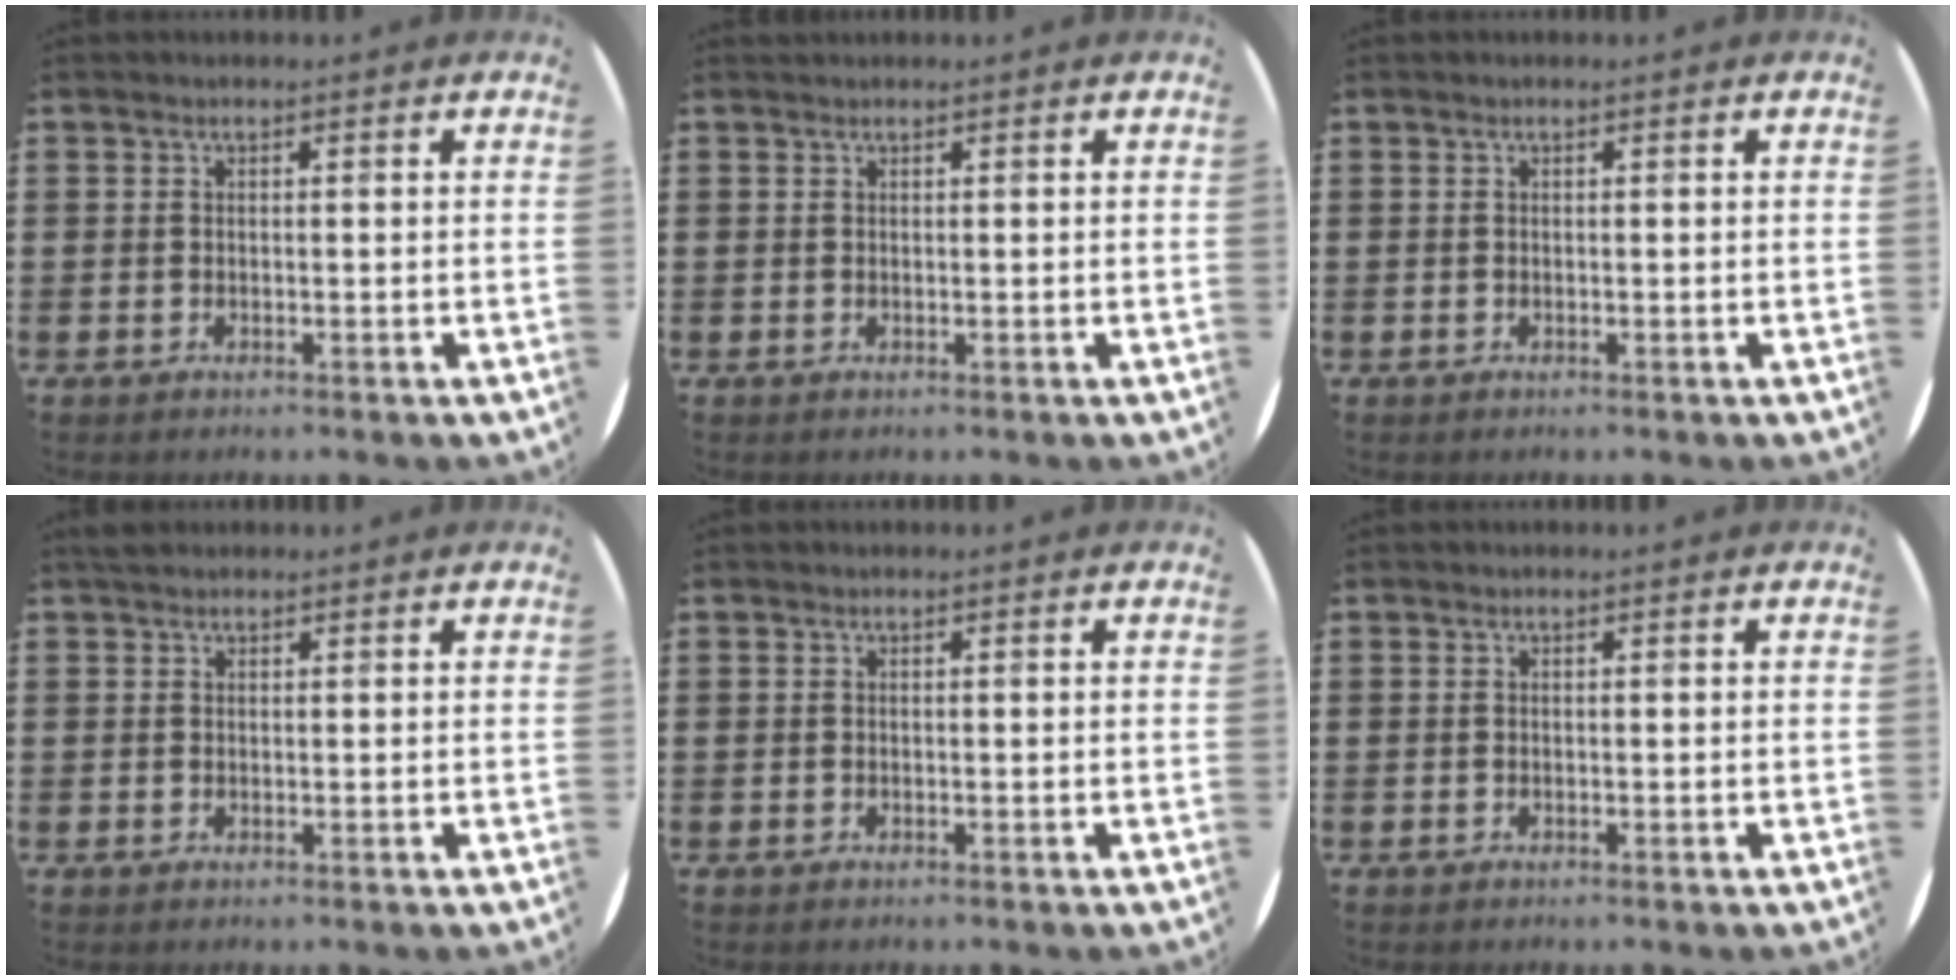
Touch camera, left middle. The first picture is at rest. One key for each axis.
{"total": 0.0}
{"total": 0.0}
{"total": 1.1, "fx": 0.9, "fy": 0.5, "fz": 0.2, "tx": 0.003, "ty": 0.001, "tz": 0.017}
{"total": 0.0}
{"total": 0.0}